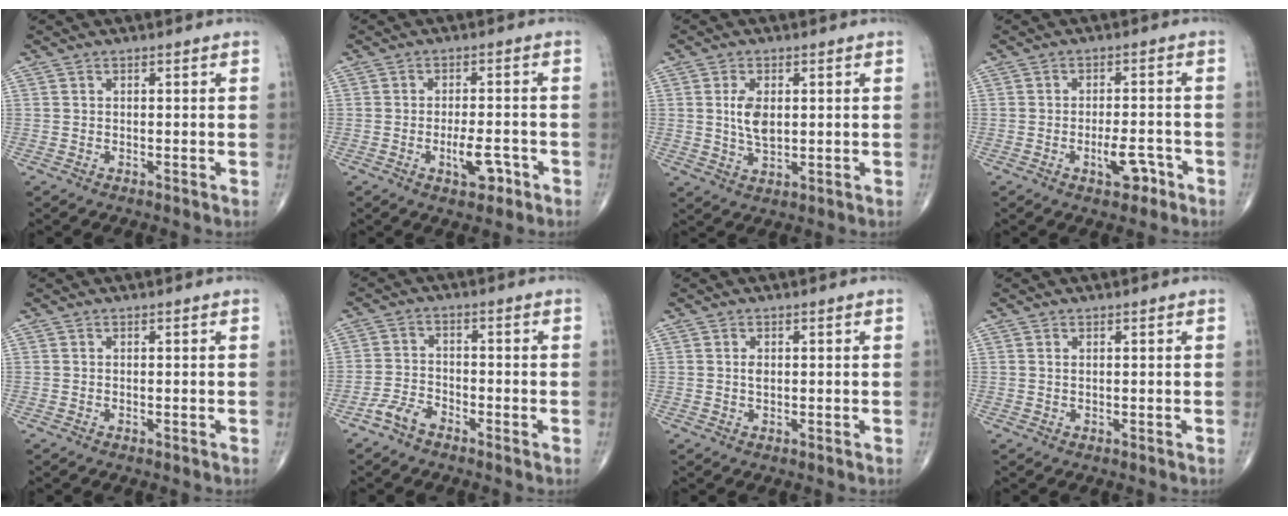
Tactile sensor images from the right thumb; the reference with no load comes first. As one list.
[{"total": 5.2, "force": [-2.3, 2.2, 4.2], "torque": [-0.061, 0.010, -0.032]}, {"total": 5.6, "force": [0.9, 3.1, 4.6], "torque": [-0.082, -0.007, 0.020]}, {"total": 4.9, "force": [-2.5, 2.2, 3.6], "torque": [-0.049, 0.019, -0.034]}, {"total": 0.0}, {"total": 3.9, "force": [-3.0, 1.8, 1.8], "torque": [-0.033, 0.014, -0.063]}, {"total": 1.2, "force": [0.2, 0.8, 1.0], "torque": [-0.015, 0.000, 0.004]}, {"total": 0.5, "force": [0.2, 0.2, 0.4], "torque": [-0.010, 0.003, 0.006]}]